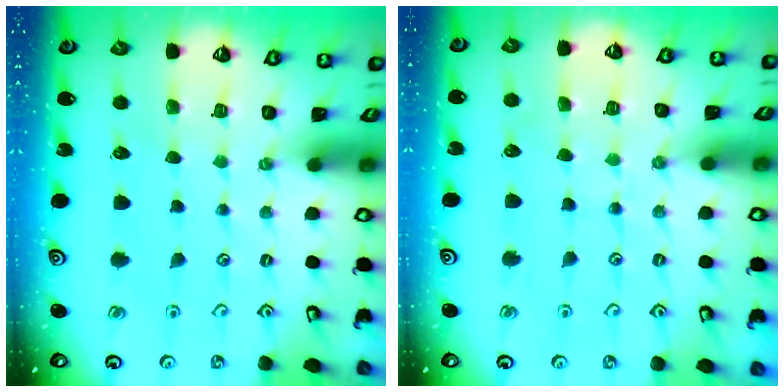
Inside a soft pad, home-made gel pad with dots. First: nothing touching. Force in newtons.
{"total": 4.5, "press": 4.5, "slide": 0.6}